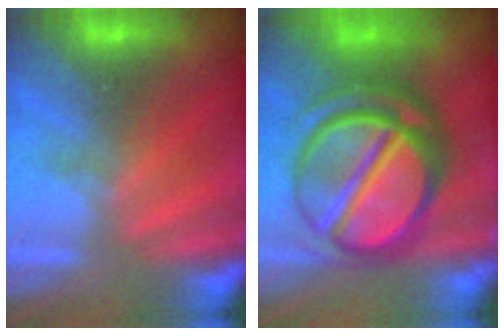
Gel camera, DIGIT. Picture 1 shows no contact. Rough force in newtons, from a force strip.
{"total": 7.1}